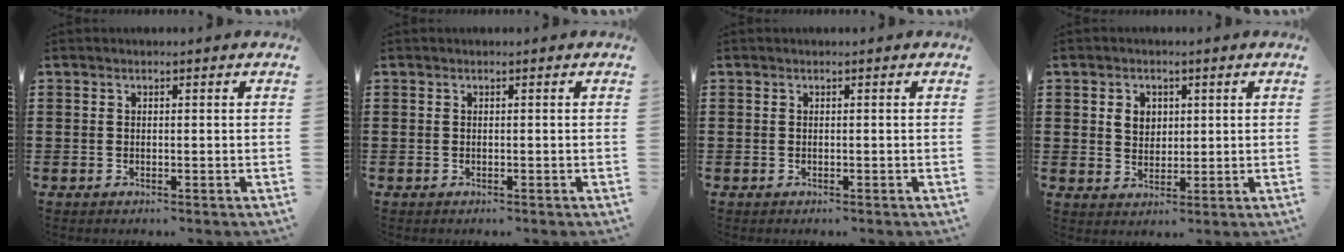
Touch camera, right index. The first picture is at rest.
{"total": 0.0}
{"total": 0.0}
{"total": 3.5, "force": [1.0, 2.8, 1.7], "torque": [-0.043, 0.012, 0.017]}